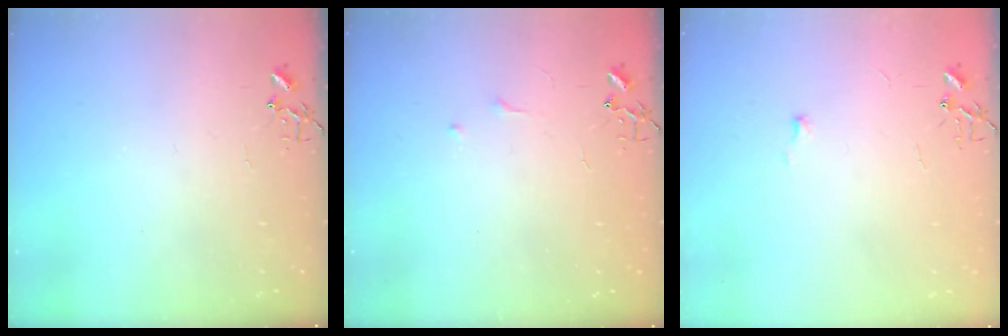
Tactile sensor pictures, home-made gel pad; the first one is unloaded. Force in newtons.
{"total": 4.7, "press": 4.7, "slide": 0.7}
{"total": 3.4, "press": 3.4, "slide": 0.5}